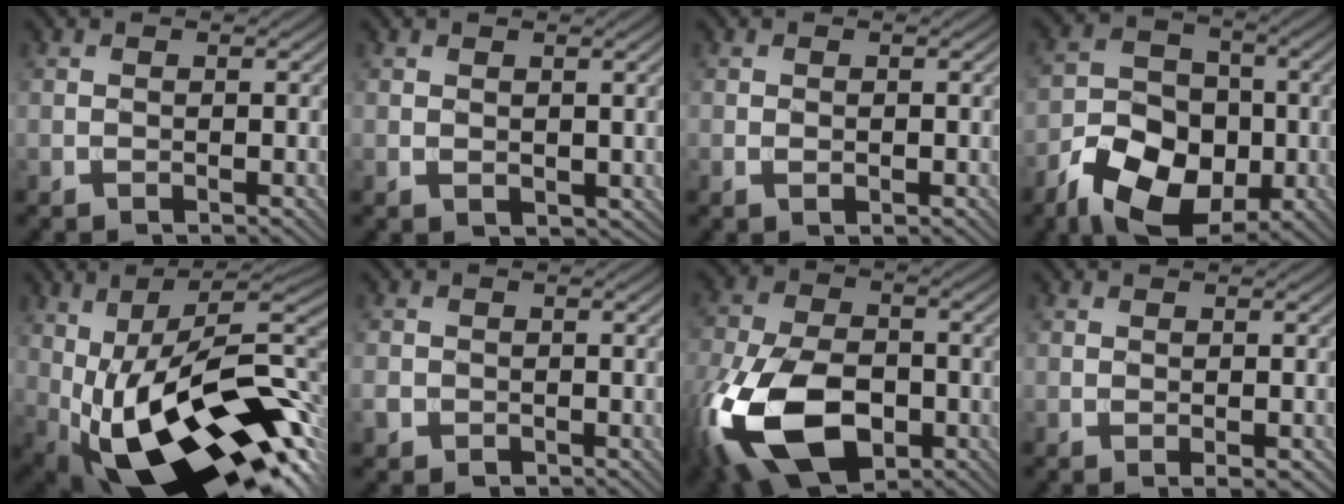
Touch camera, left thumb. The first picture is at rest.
{"total": 1.2, "force": [0.8, 0.8, 0.5], "torque": [-0.011, -0.006, 0.022]}
{"total": 0.9, "force": [0.0, 0.5, 0.7], "torque": [-0.015, -0.003, 0.002]}
{"total": 11.5, "force": [-4.9, 7.9, 6.9], "torque": [-0.137, -0.021, -0.096]}
{"total": 22.2, "force": [-3.4, 10.8, 19.0], "torque": [-0.325, -0.029, -0.040]}
{"total": 1.8, "force": [-0.8, 1.5, 0.5], "torque": [-0.016, -0.009, -0.022]}
{"total": 17.5, "force": [-6.6, 10.4, 12.4], "torque": [-0.304, -0.046, -0.121]}
{"total": 1.1, "force": [-0.3, 0.1, 1.0], "torque": [-0.015, 0.000, -0.001]}